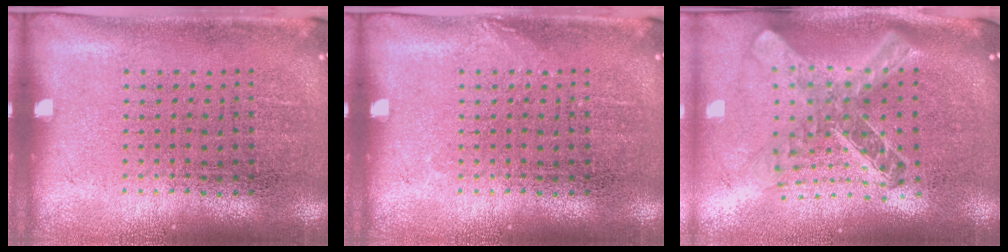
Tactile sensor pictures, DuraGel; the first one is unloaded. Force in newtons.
{"total": 0.6, "press": 0.5, "slide": 0.1}
{"total": 2.6, "press": 2.0, "slide": 1.7}